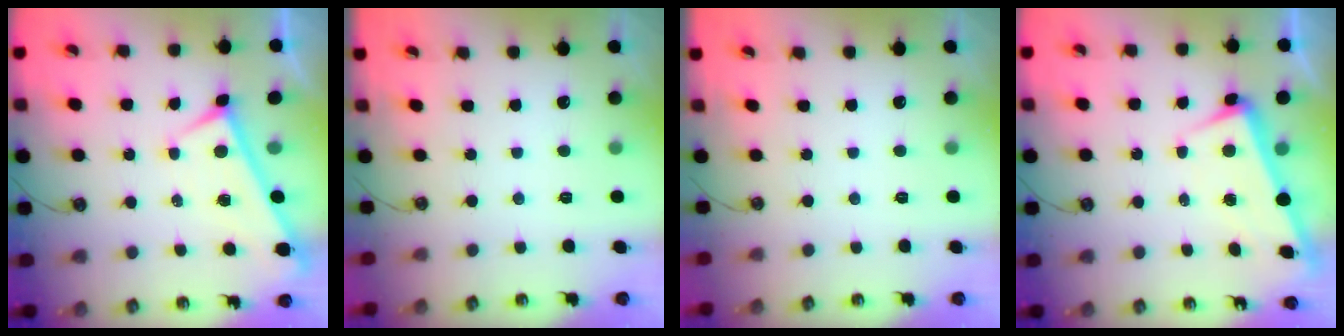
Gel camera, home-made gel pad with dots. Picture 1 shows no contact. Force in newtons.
{"total": 0.0}
{"total": 0.0}
{"total": 3.0, "press": 2.9, "slide": 0.8}